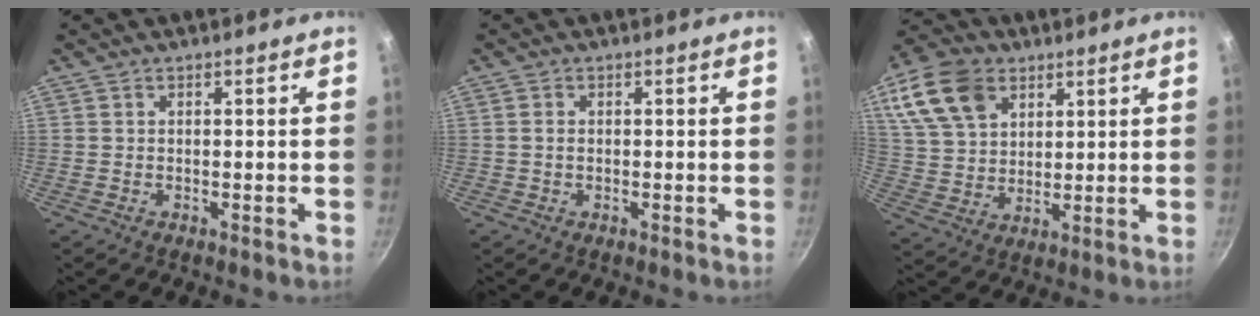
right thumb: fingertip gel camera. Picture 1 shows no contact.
{"total": 0.6, "force": [0.0, 0.5, 0.4], "torque": [-0.007, 0.002, -0.001]}
{"total": 14.1, "force": [6.8, 9.7, 7.6], "torque": [-0.129, -0.008, 0.132]}